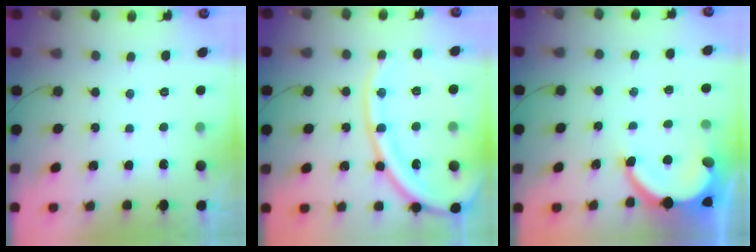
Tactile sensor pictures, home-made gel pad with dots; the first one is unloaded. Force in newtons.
{"total": 17.2, "press": 17.0, "slide": 2.4}
{"total": 7.3, "press": 7.3, "slide": 0.8}